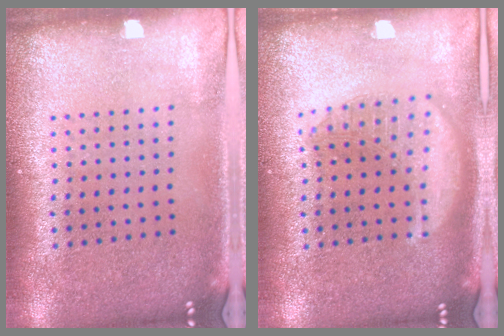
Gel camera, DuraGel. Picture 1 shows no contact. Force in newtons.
{"total": 2.8, "press": 2.8, "slide": 0.3}